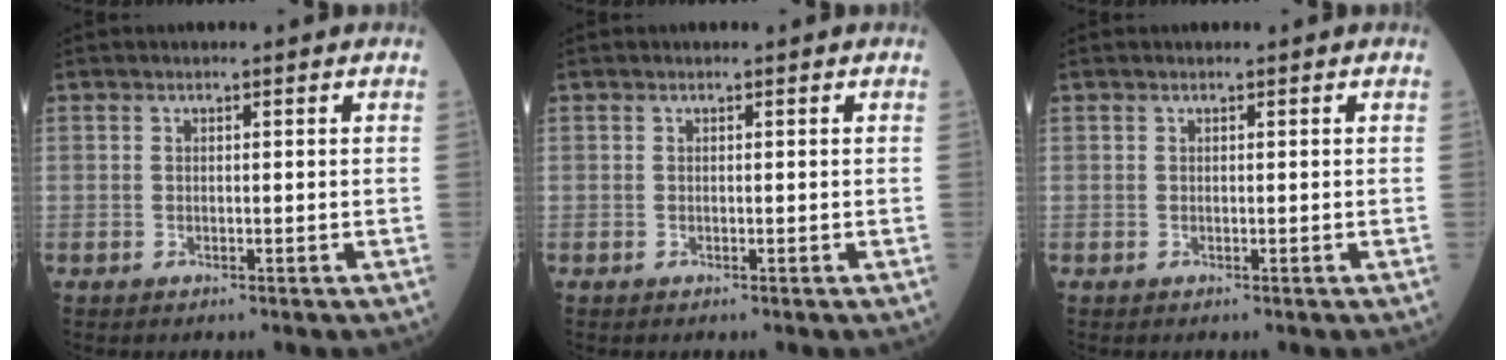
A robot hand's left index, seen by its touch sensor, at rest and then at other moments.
{"total": 0.0}
{"total": 0.0}